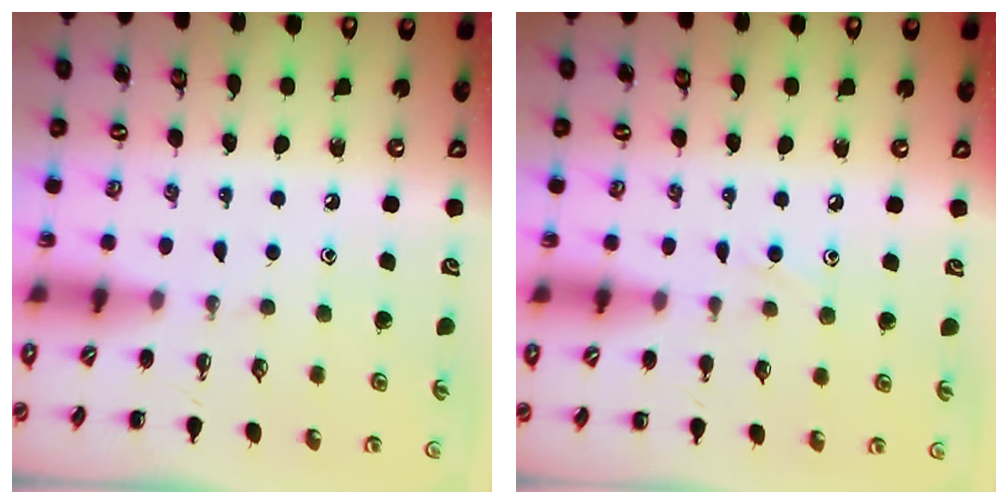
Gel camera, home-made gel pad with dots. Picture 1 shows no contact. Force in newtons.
{"total": 5.6, "press": 5.3, "slide": 1.9}